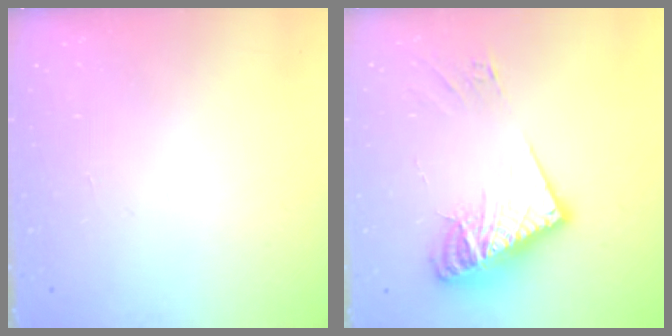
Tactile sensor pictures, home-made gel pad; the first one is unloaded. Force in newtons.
{"total": 15.4, "press": 15.3, "slide": 1.7}